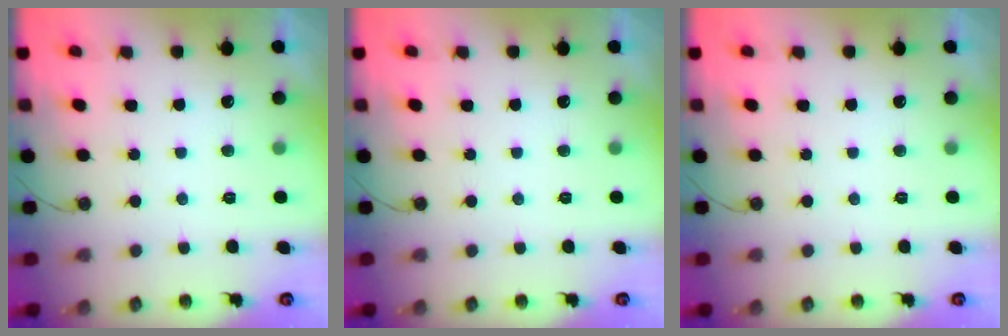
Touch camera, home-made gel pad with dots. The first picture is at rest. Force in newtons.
{"total": 0.0}
{"total": 0.0}